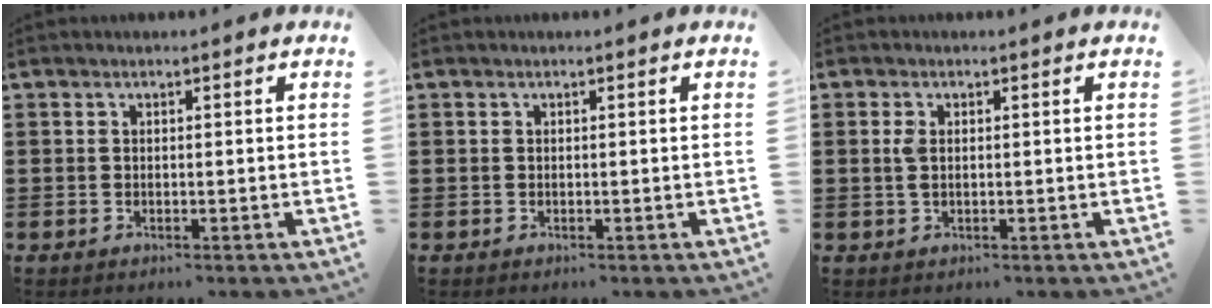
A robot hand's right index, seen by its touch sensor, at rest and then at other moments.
{"total": 0.0}
{"total": 2.1, "force": [0.4, 1.0, 1.8], "torque": [-0.046, 0.003, 0.002]}